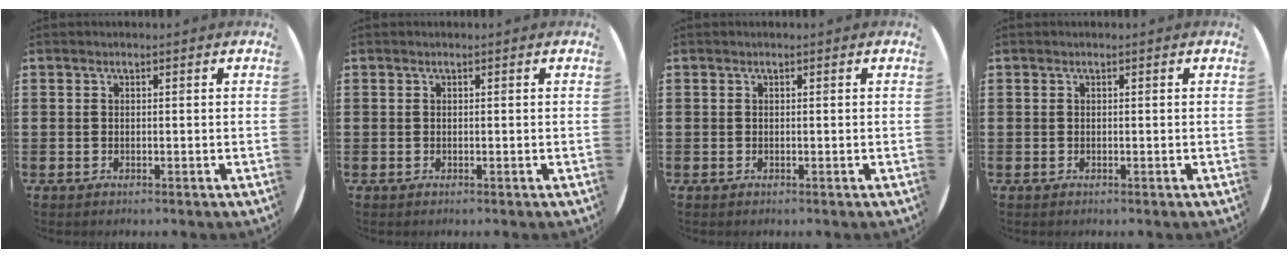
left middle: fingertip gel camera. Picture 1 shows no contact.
{"total": 0.0}
{"total": 0.0}
{"total": 0.0}